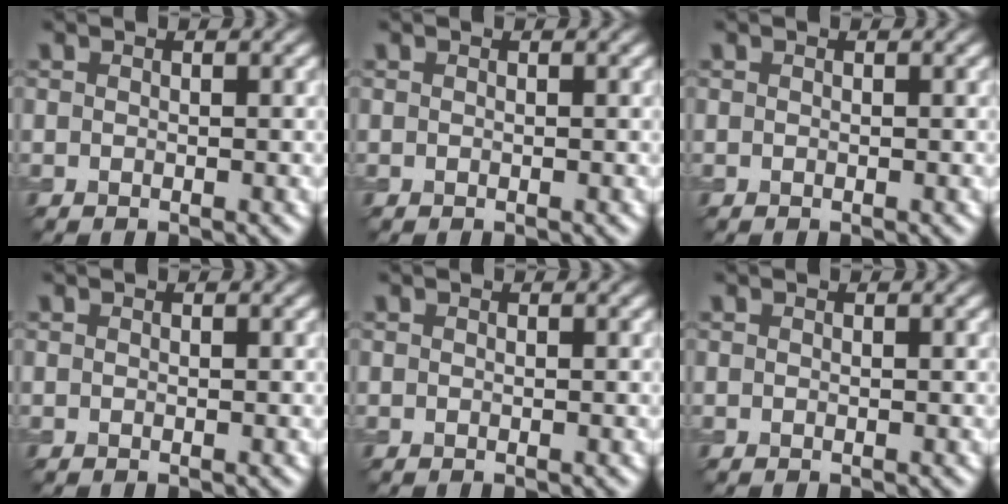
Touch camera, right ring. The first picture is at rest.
{"total": 0.0}
{"total": 0.0}
{"total": 0.0}
{"total": 0.0}
{"total": 0.0}